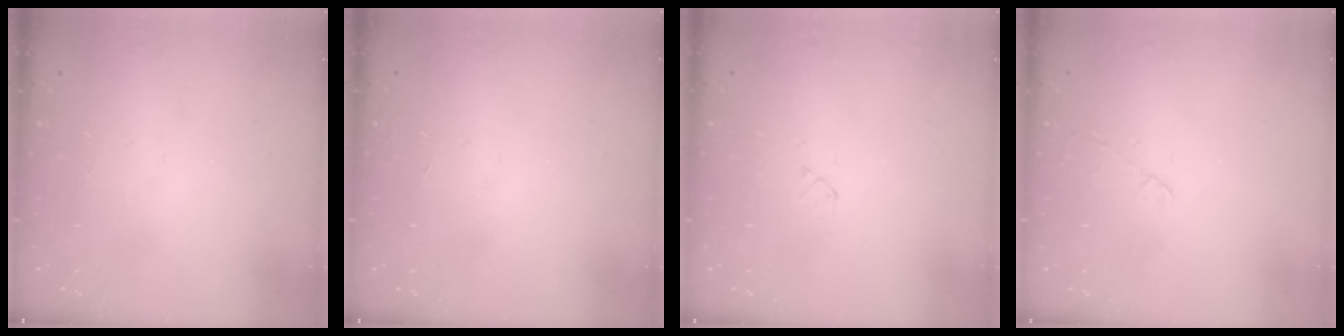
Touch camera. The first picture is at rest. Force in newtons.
{"total": 0.0}
{"total": 2.4, "press": 2.4, "slide": 0.3}
{"total": 3.1, "press": 3.0, "slide": 0.4}